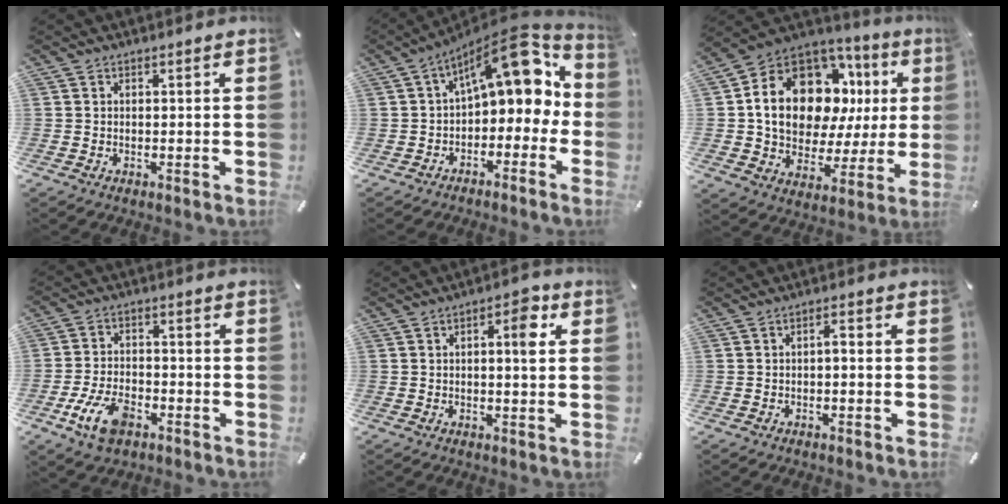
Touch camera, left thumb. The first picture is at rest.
{"total": 13.8, "force": [6.2, 6.9, 10.2], "torque": [-0.129, -0.050, 0.102]}
{"total": 19.0, "force": [5.6, 13.4, 12.2], "torque": [-0.225, -0.039, 0.098]}
{"total": 9.5, "force": [-4.7, 5.5, 6.1], "torque": [-0.135, 0.012, -0.086]}
{"total": 5.0, "force": [1.1, 1.6, 4.6], "torque": [-0.052, -0.006, 0.006]}
{"total": 1.7, "force": [-0.8, 0.5, 1.4], "torque": [-0.028, 0.007, -0.018]}